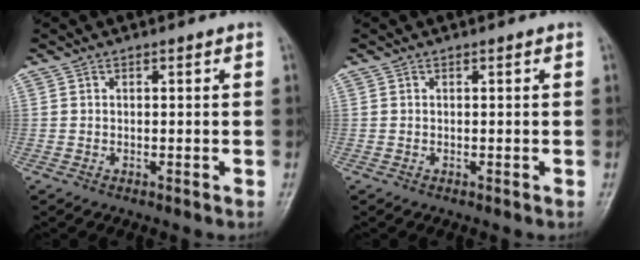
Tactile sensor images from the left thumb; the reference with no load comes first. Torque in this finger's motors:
{"motor_torque": [-0.09, 0.09, 0.00, 0.00, 0.00]}